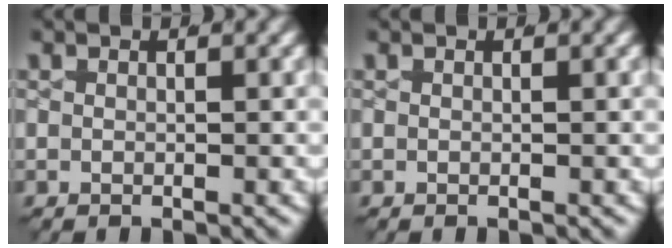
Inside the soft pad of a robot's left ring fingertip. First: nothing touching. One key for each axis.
{"total": 0.0}